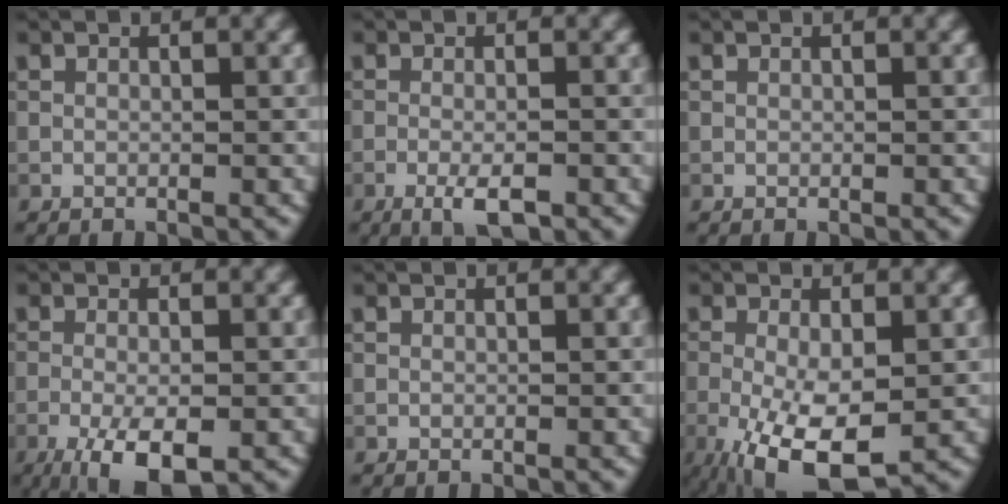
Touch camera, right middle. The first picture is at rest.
{"total": 3.0, "force": [-1.5, 0.7, 2.4], "torque": [-0.048, -0.002, -0.029]}
{"total": 0.0}
{"total": 5.4, "force": [-2.7, 1.7, 4.4], "torque": [-0.085, -0.005, -0.047]}
{"total": 0.0}
{"total": 7.3, "force": [-2.5, 2.9, 6.2], "torque": [-0.130, -0.018, -0.039]}